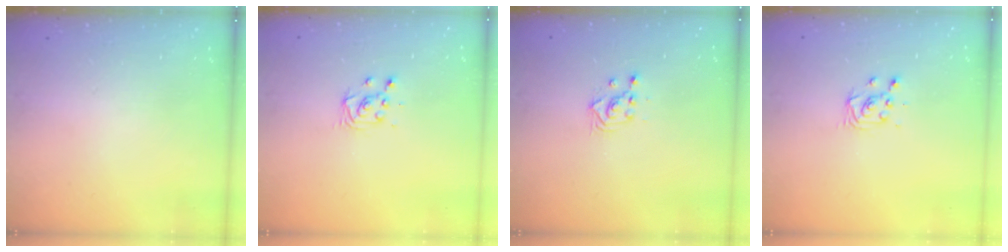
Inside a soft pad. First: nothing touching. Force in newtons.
{"total": 3.8, "press": 3.7, "slide": 0.5}
{"total": 2.3, "press": 2.3, "slide": 0.2}
{"total": 3.8, "press": 3.7, "slide": 0.5}